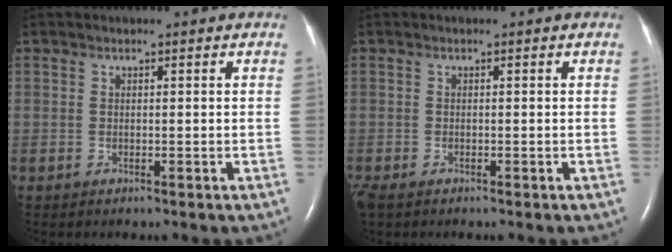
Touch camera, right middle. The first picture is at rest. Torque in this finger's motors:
{"motor_torque": [0.25, -0.23, 0.00, 0.02]}